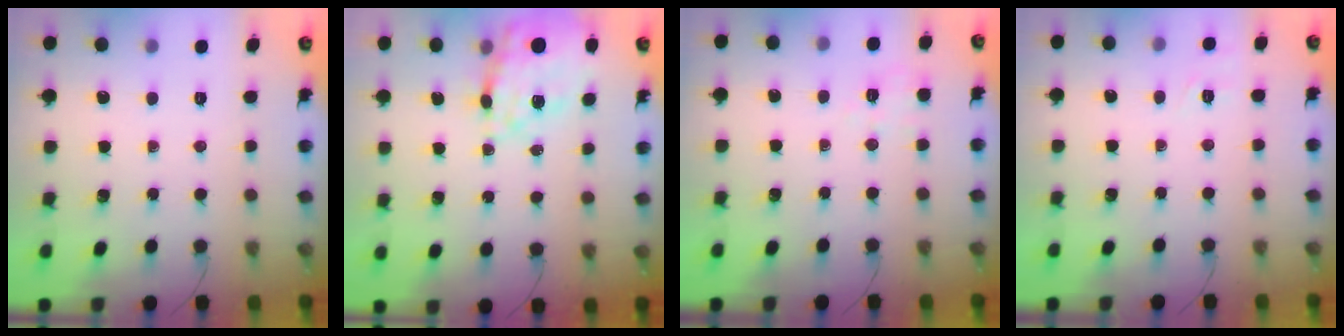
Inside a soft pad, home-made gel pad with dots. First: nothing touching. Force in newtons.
{"total": 20.0, "press": 19.5, "slide": 4.3}
{"total": 4.0, "press": 3.7, "slide": 1.5}
{"total": 1.7, "press": 0.3, "slide": 1.6}